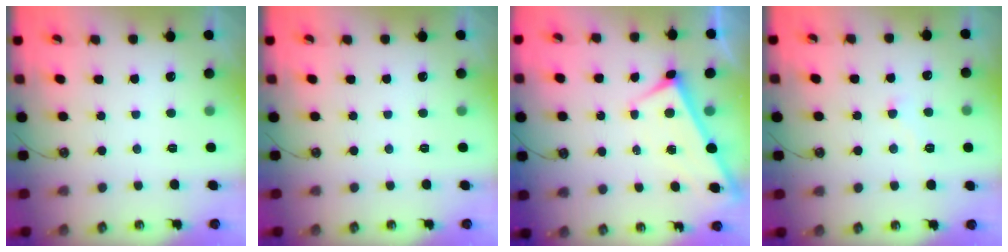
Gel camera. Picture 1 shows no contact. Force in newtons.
{"total": 0.0}
{"total": 1.9, "press": 1.9, "slide": 0.2}
{"total": 2.5, "press": 2.4, "slide": 0.7}